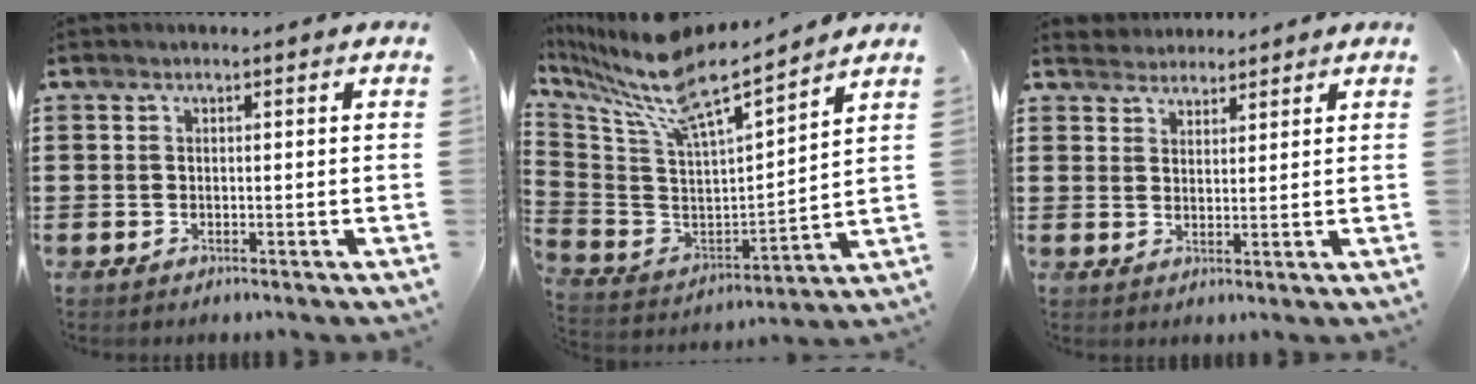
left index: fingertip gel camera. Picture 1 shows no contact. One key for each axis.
{"total": 10.1, "fx": 8.3, "fy": 1.2, "fz": 5.6, "tx": -0.153, "ty": -0.063, "tz": 0.134}
{"total": 2.8, "fx": 2.5, "fy": 0.9, "fz": -0.5, "tx": -0.001, "ty": 0.003, "tz": 0.049}